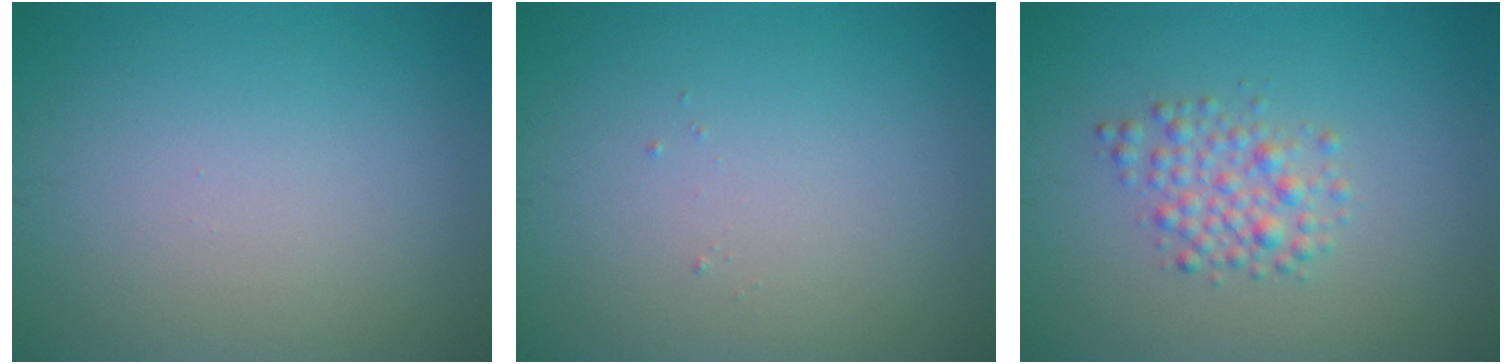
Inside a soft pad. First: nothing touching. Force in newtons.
{"total": 0.0}
{"total": 2.6, "press": 2.6, "slide": 0.0}